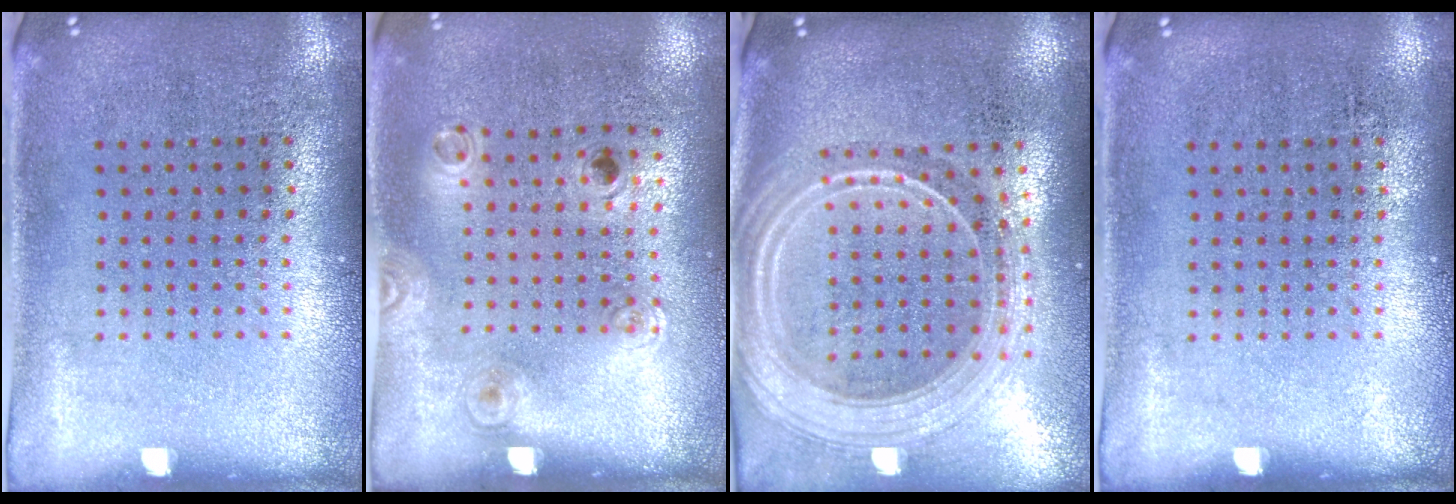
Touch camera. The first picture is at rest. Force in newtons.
{"total": 1.2, "press": 0.8, "slide": 0.8}
{"total": 2.6, "press": 2.2, "slide": 1.4}
{"total": 0.0}